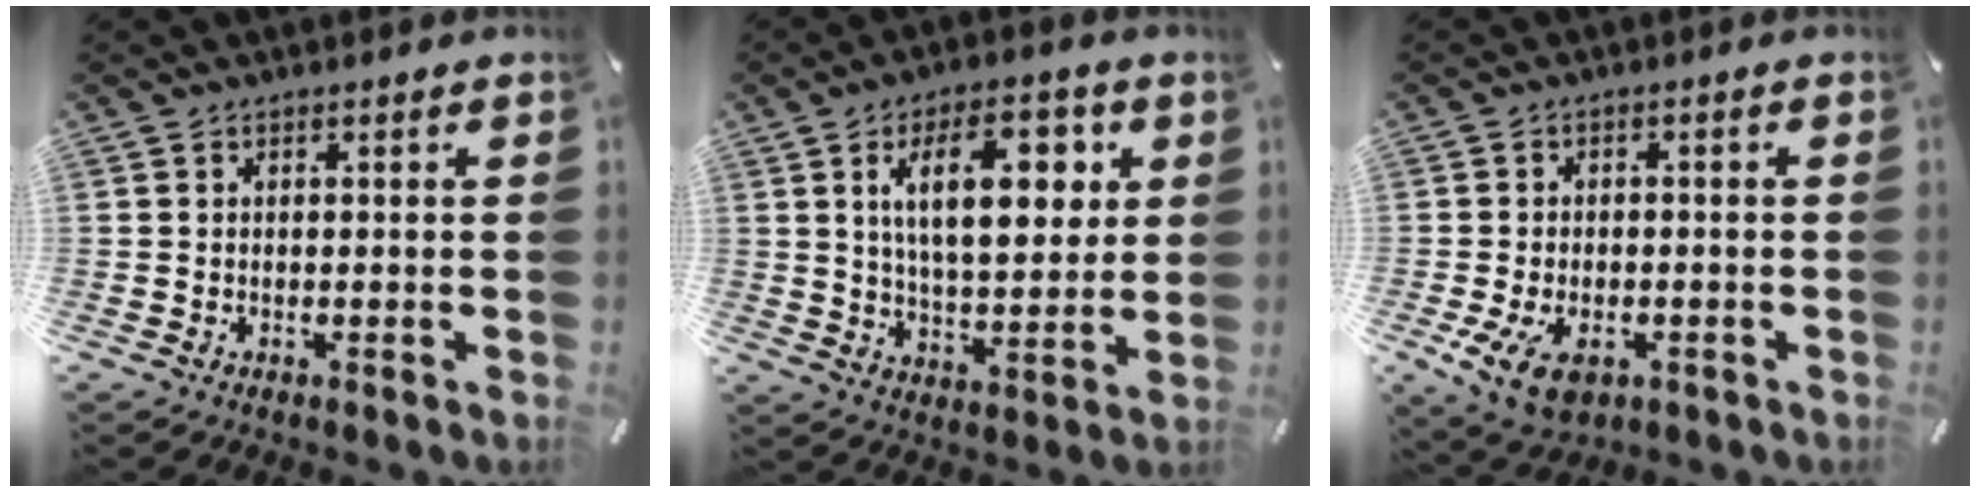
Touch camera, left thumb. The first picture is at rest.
{"total": 16.6, "force": [5.8, 8.1, 13.3], "torque": [-0.200, -0.003, 0.093]}
{"total": 7.2, "force": [-2.8, 4.7, 4.7], "torque": [-0.106, 0.005, -0.049]}